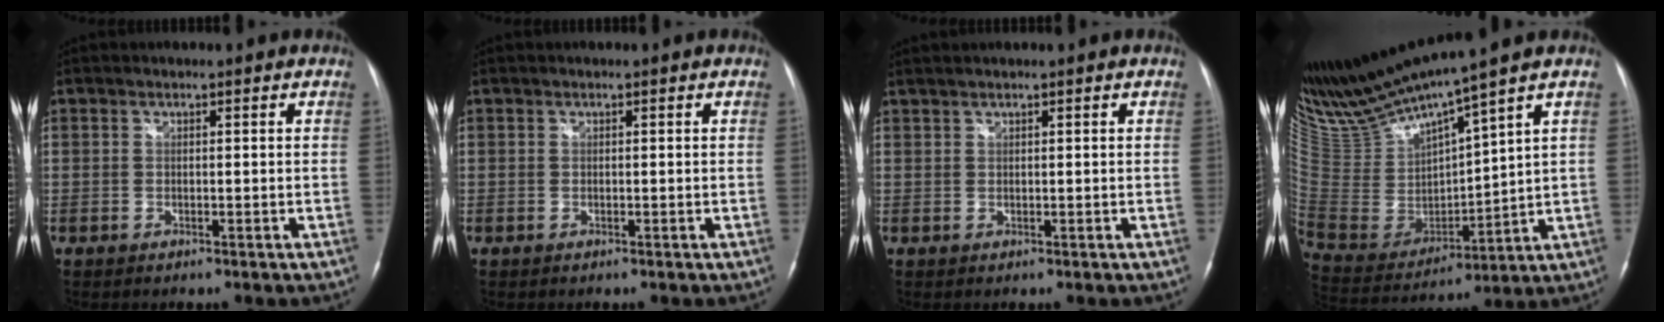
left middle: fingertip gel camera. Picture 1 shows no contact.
{"total": 0.0}
{"total": 1.2, "force": [1.0, -0.1, 0.5], "torque": [-0.014, 0.012, 0.025]}
{"total": 17.1, "force": [14.8, -0.2, 8.5], "torque": [-0.168, -0.024, 0.299]}